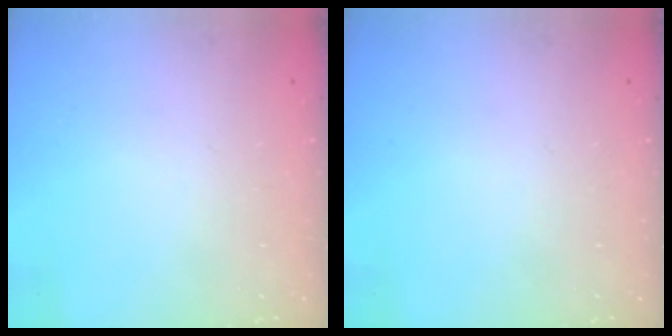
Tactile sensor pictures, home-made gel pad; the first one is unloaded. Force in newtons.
{"total": 0.0}